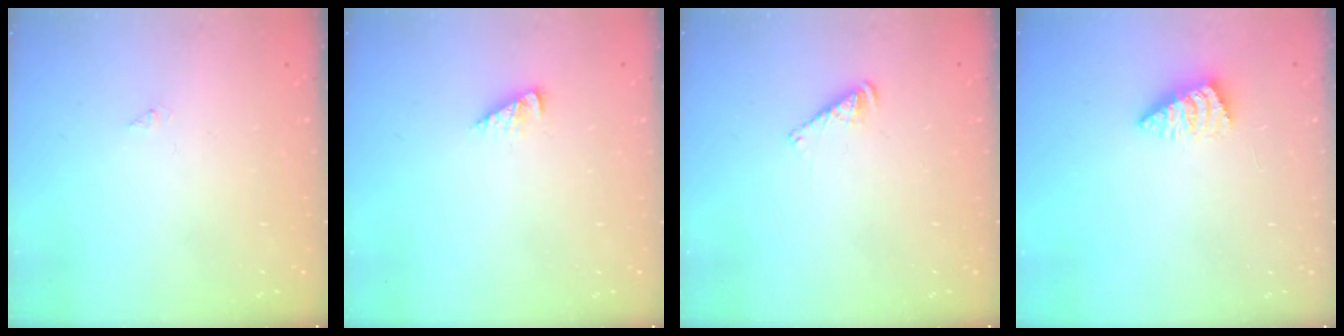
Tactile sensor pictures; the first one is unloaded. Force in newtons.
{"total": 3.6, "press": 3.6, "slide": 0.0}
{"total": 3.8, "press": 3.8, "slide": 0.6}
{"total": 2.6, "press": 2.6, "slide": 0.4}